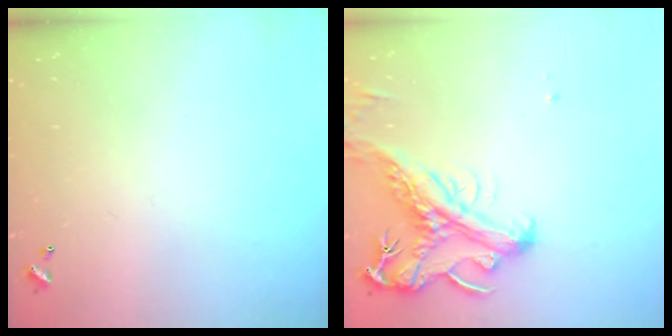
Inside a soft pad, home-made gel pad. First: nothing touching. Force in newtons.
{"total": 2.6, "press": 2.2, "slide": 1.4}